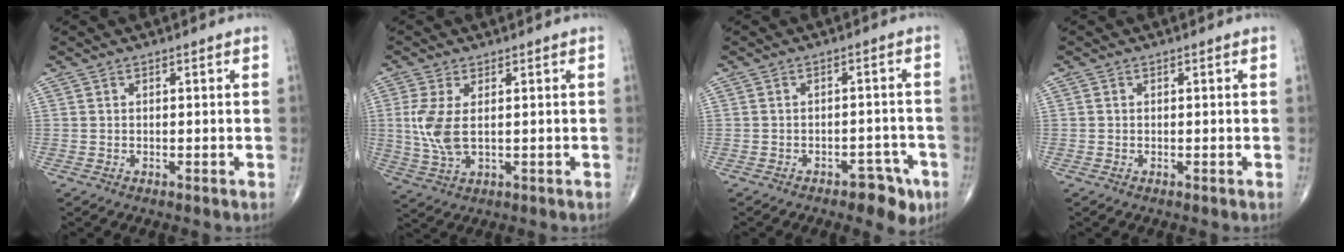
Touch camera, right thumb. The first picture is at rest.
{"total": 7.0, "force": [0.7, 3.3, 6.1], "torque": [-0.149, -0.007, 0.019]}
{"total": 6.0, "force": [-3.5, 3.0, 3.9], "torque": [-0.026, 0.023, -0.041]}
{"total": 0.0}